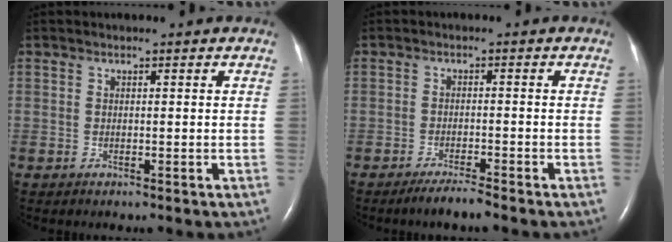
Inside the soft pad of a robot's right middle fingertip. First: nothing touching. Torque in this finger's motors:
{"motor_torque": [-0.01, -0.01, 0.00, 0.00]}